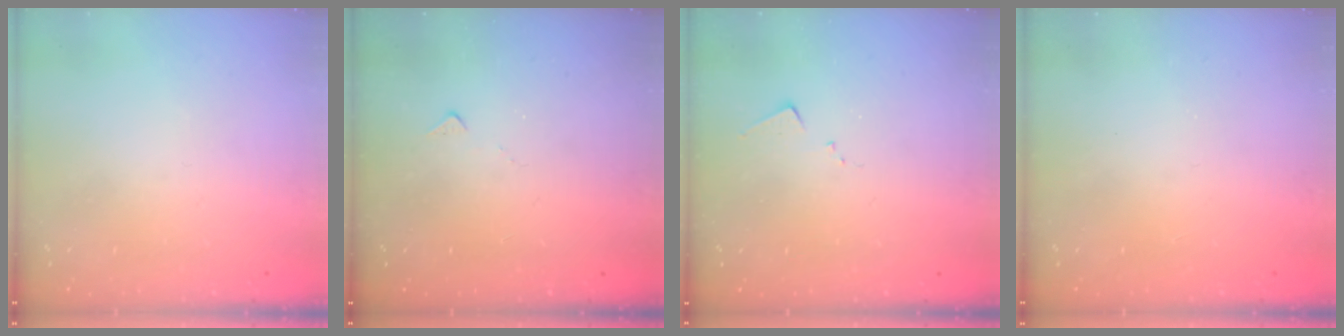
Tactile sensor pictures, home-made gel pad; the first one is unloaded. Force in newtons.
{"total": 5.9, "press": 5.9, "slide": 0.6}
{"total": 4.8, "press": 4.7, "slide": 0.4}
{"total": 0.9, "press": 0.9, "slide": 0.1}